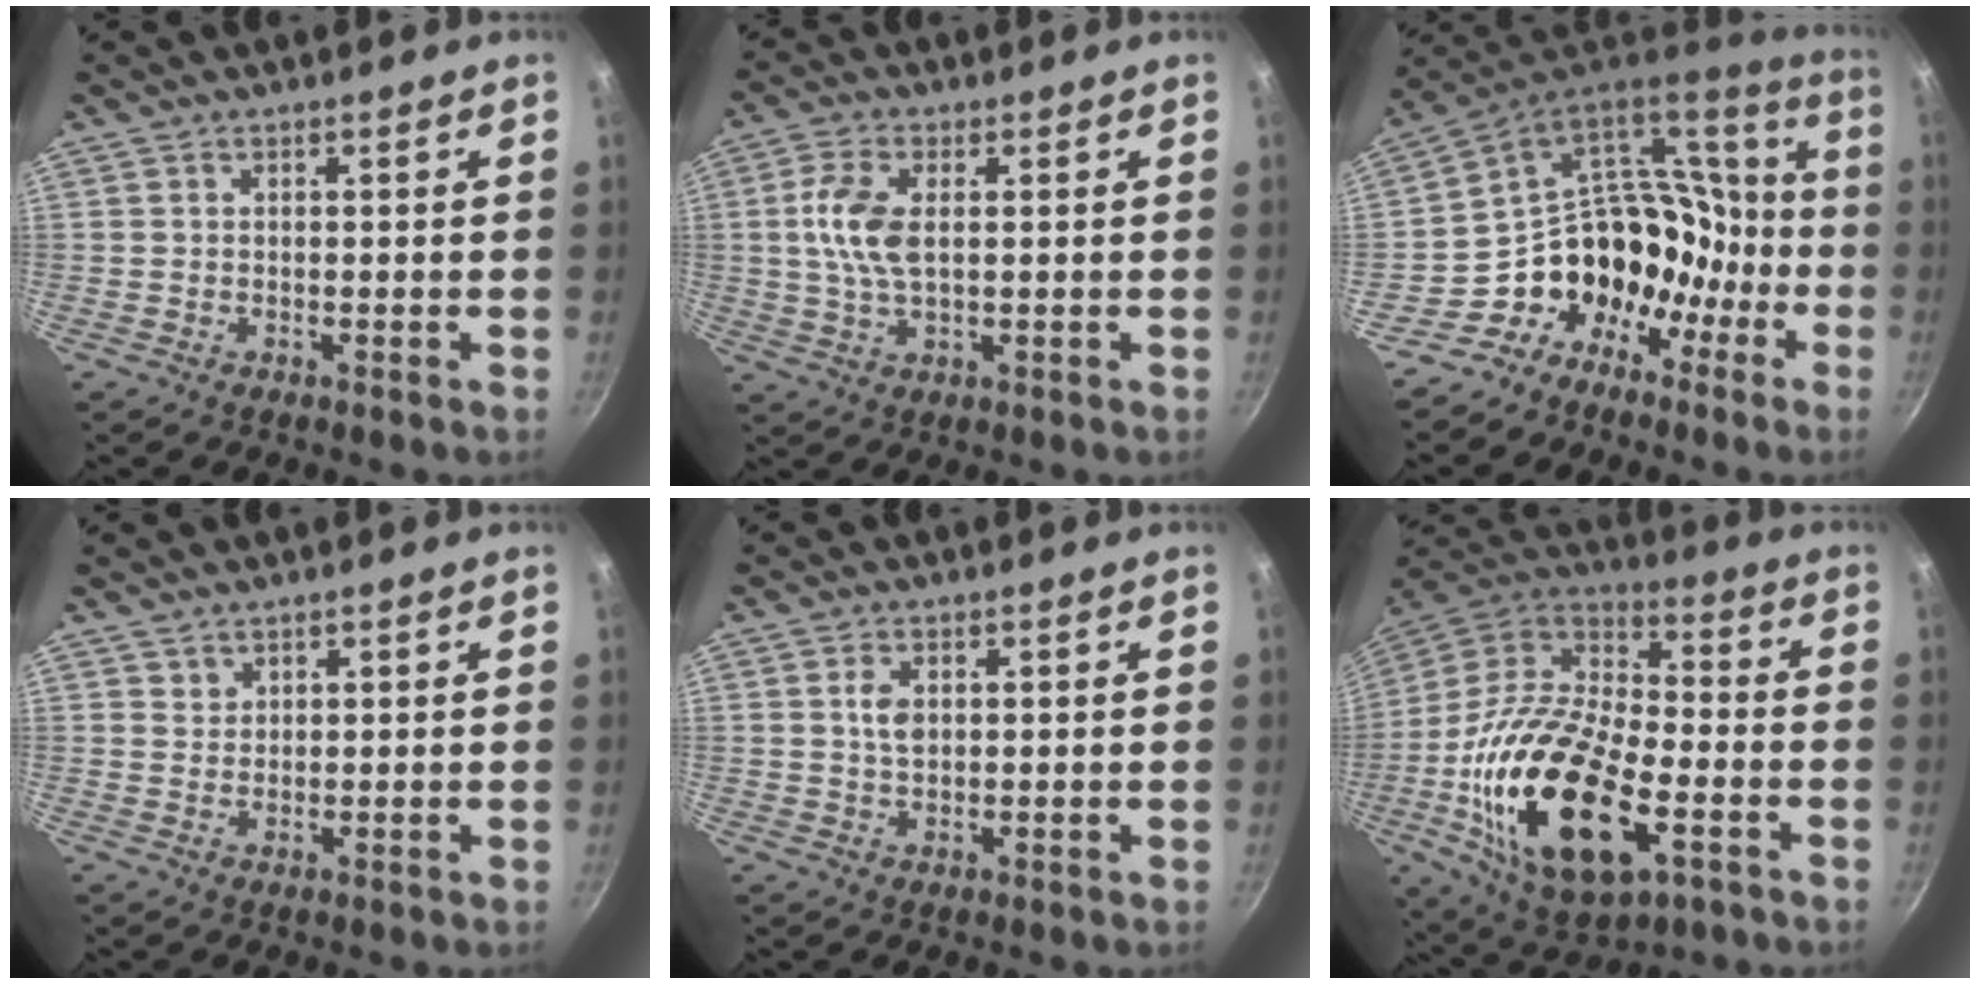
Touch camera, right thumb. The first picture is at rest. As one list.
[{"total": 8.1, "force": [1.0, 4.1, 6.9], "torque": [-0.155, 0.001, 0.019]}, {"total": 16.0, "force": [-8.2, 11.9, 6.9], "torque": [-0.038, 0.137, -0.142]}, {"total": 1.4, "force": [1.1, 0.9, -0.1], "torque": [0.016, -0.007, 0.017]}, {"total": 3.1, "force": [0.6, 1.9, 2.3], "torque": [-0.037, -0.003, 0.012]}, {"total": 28.6, "force": [-8.8, 14.4, 23.1], "torque": [-0.458, 0.022, -0.144]}]